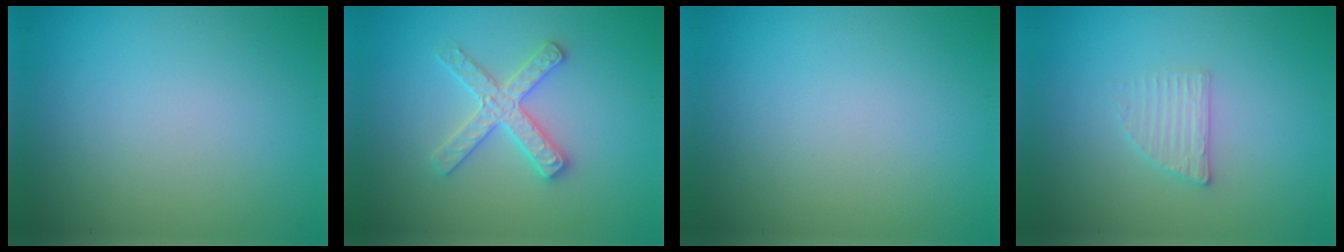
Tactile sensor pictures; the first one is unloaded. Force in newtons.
{"total": 2.9, "press": 2.9, "slide": 0.5}
{"total": 0.0}
{"total": 1.9, "press": 1.9, "slide": 0.4}